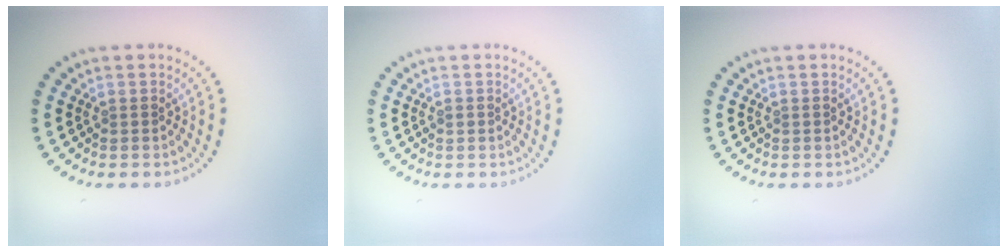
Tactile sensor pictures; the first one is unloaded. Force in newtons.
{"total": 0.6, "press": 0.6, "slide": 0.1}
{"total": 0.0}